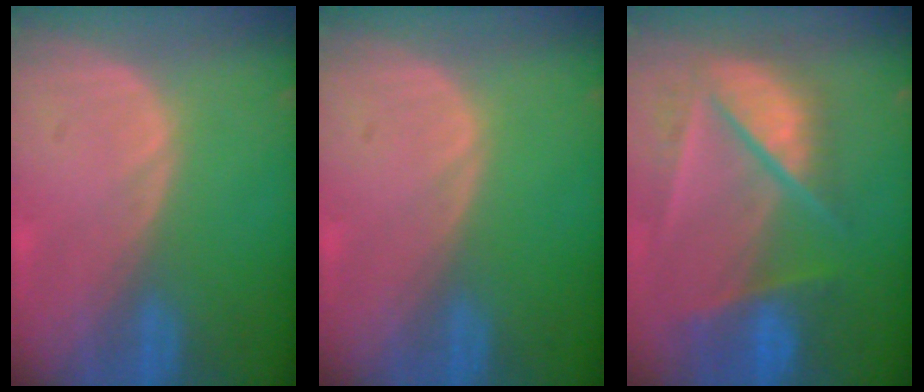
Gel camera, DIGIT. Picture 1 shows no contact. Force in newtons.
{"total": 0.0}
{"total": 9.8, "press": 8.4, "slide": 5.1}